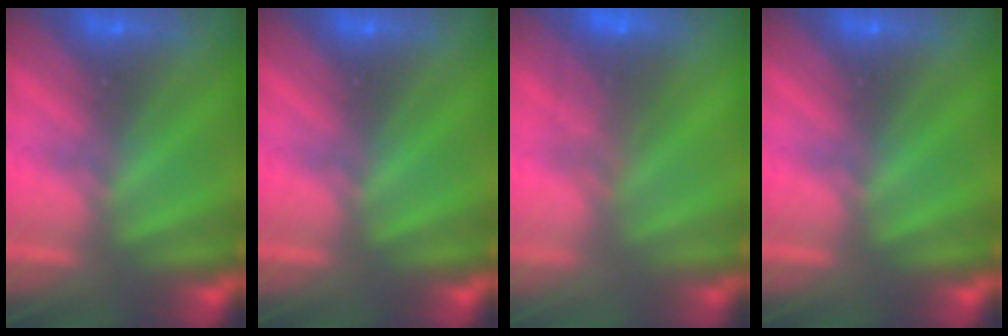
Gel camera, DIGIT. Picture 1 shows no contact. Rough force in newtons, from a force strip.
{"total": 0.0}
{"total": 7.8}
{"total": 0.0}